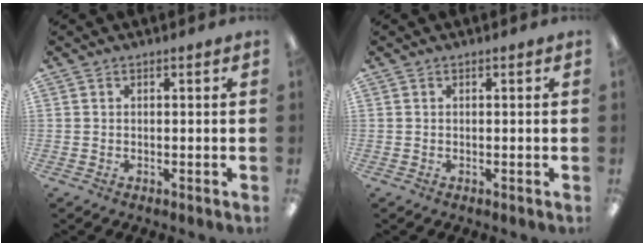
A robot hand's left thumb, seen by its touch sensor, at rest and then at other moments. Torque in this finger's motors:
{"motor_torque": [-0.03, 0.03, 0.00, 0.00, 0.00]}